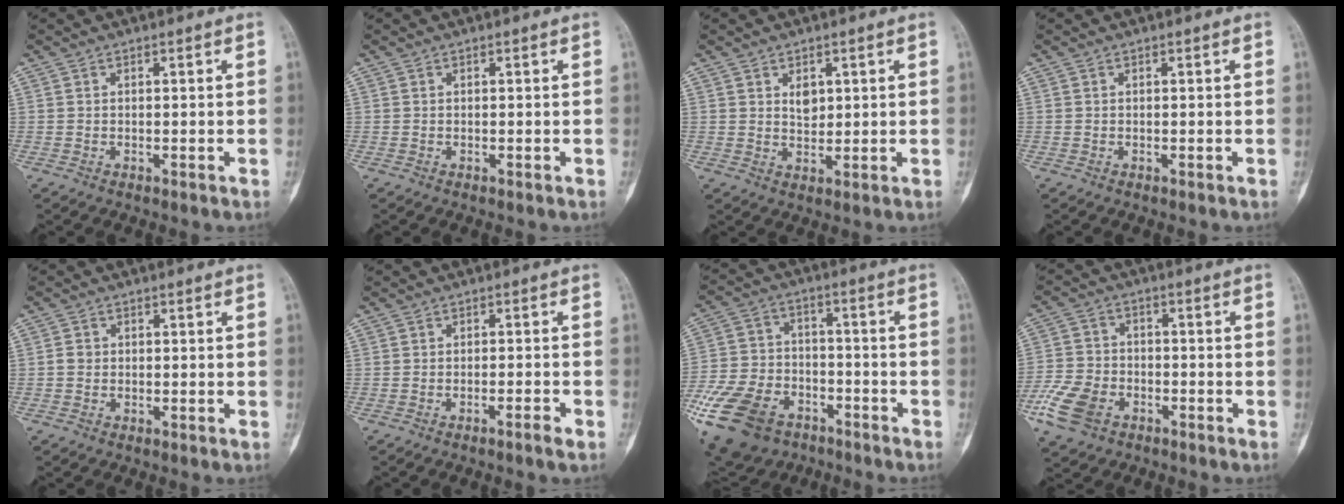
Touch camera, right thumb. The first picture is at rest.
{"total": 0.0}
{"total": 3.1, "force": [1.2, 2.1, 1.9], "torque": [-0.018, -0.009, 0.022]}
{"total": 0.0}
{"total": 1.4, "force": [-0.1, 1.3, 0.6], "torque": [-0.005, 0.004, -0.002]}
{"total": 1.9, "force": [-1.3, -0.1, 1.3], "torque": [-0.027, 0.008, -0.024]}
{"total": 23.3, "force": [-12.2, 15.2, 12.6], "torque": [-0.320, 0.026, -0.213]}
{"total": 9.9, "force": [-5.0, 6.5, 5.5], "torque": [-0.114, 0.013, -0.098]}